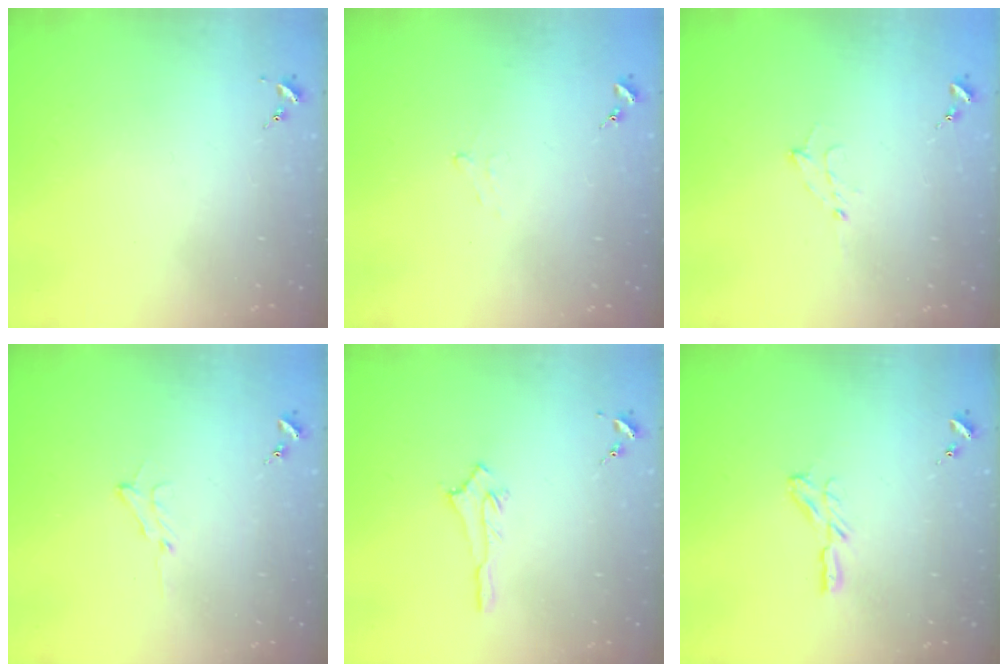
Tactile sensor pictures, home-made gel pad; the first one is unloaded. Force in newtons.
{"total": 3.9, "press": 3.6, "slide": 1.4}
{"total": 5.7, "press": 5.6, "slide": 0.7}
{"total": 5.1, "press": 5.0, "slide": 0.6}
{"total": 3.2, "press": 3.1, "slide": 0.4}
{"total": 5.8, "press": 5.8, "slide": 0.2}